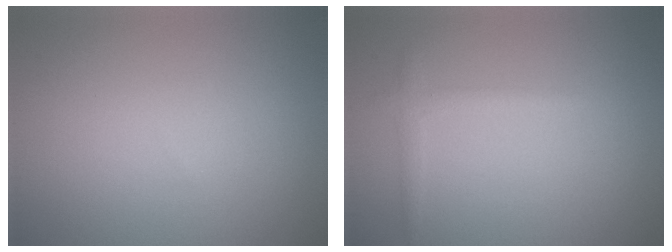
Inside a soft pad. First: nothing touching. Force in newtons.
{"total": 1.3, "press": 1.3, "slide": 0.1}